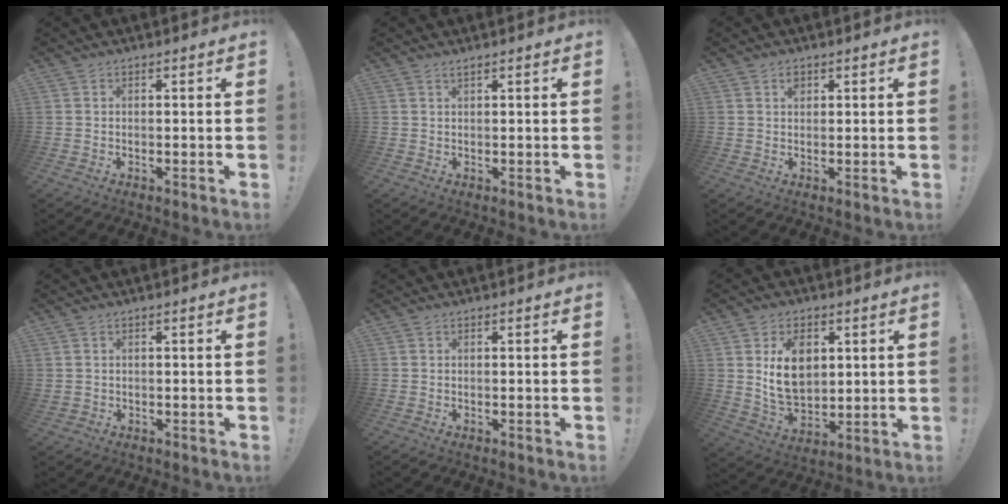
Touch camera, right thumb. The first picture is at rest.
{"total": 1.0, "force": [0.8, 0.0, 0.6], "torque": [-0.013, 0.000, 0.014]}
{"total": 1.6, "force": [0.8, 1.2, 0.7], "torque": [0.006, -0.006, 0.010]}
{"total": 1.3, "force": [0.4, 1.2, 0.3], "torque": [-0.007, 0.001, 0.007]}
{"total": 0.0}
{"total": 12.7, "force": [3.9, 9.0, 8.1], "torque": [-0.131, -0.007, 0.072]}